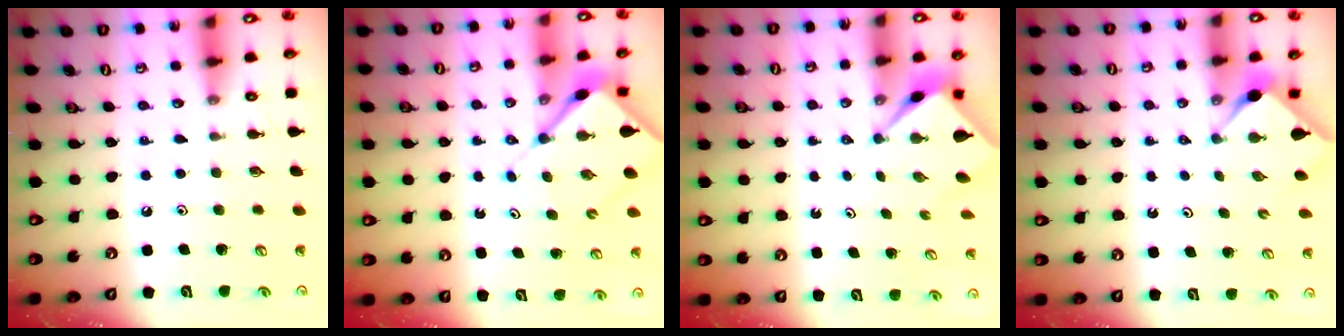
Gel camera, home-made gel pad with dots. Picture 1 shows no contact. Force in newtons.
{"total": 7.5, "press": 7.5, "slide": 0.6}
{"total": 2.6, "press": 2.6, "slide": 0.2}
{"total": 2.8, "press": 2.8, "slide": 0.4}